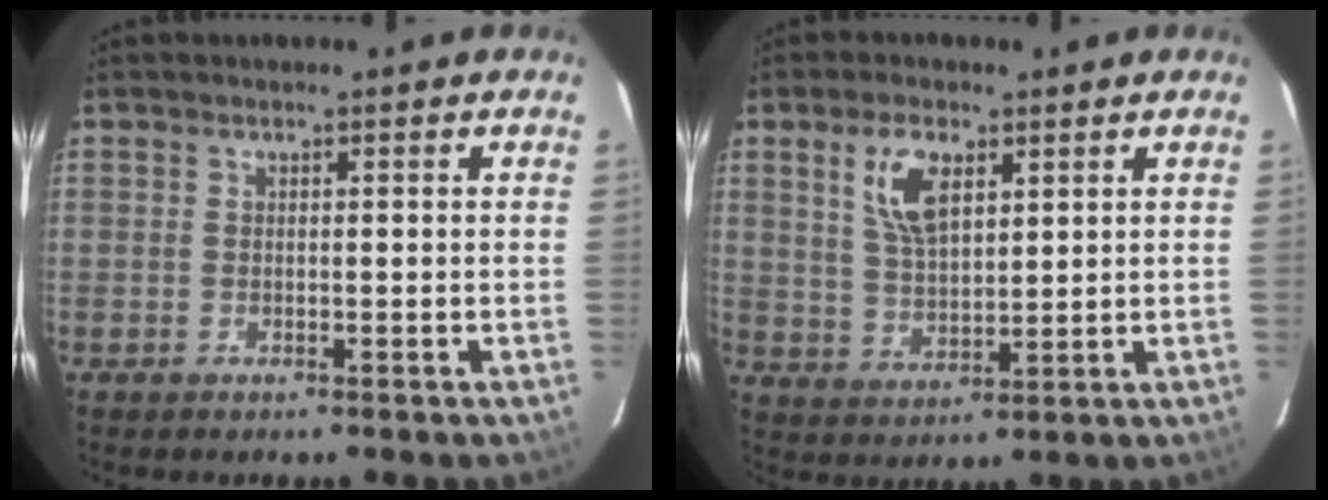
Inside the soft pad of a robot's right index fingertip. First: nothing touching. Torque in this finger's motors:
{"motor_torque": [0.28, 0.07, 0.19, 0.11]}